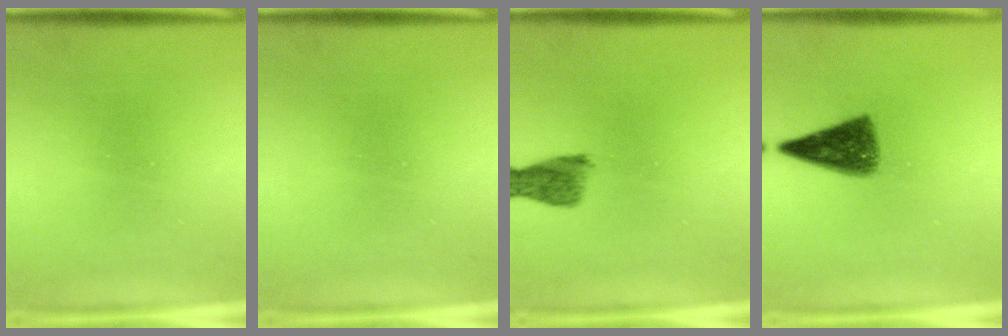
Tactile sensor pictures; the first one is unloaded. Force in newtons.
{"total": 0.0}
{"total": 3.9}
{"total": 8.0}